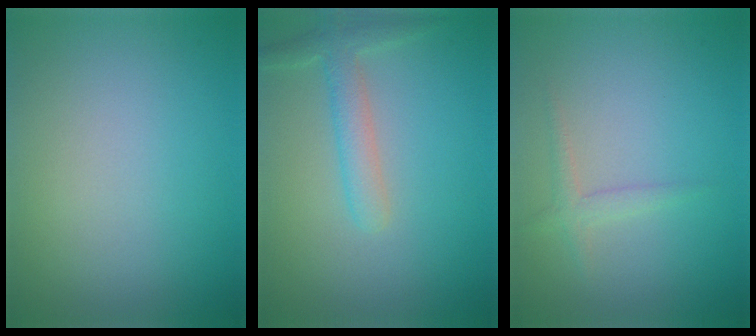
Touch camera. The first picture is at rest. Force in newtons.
{"total": 2.5, "press": 2.5, "slide": 0.0}
{"total": 1.4, "press": 1.4, "slide": 0.0}